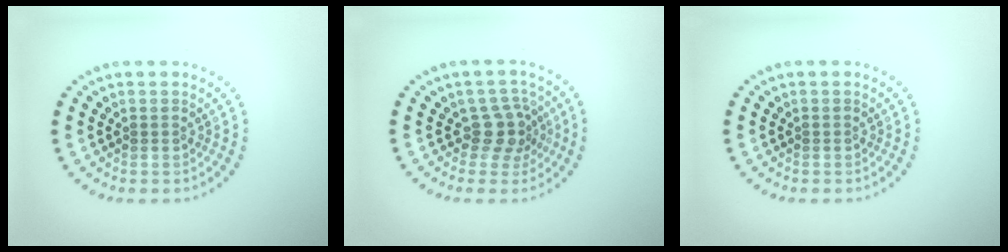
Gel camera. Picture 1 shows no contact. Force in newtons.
{"total": 2.6, "press": 2.0, "slide": 1.7}
{"total": 0.0}